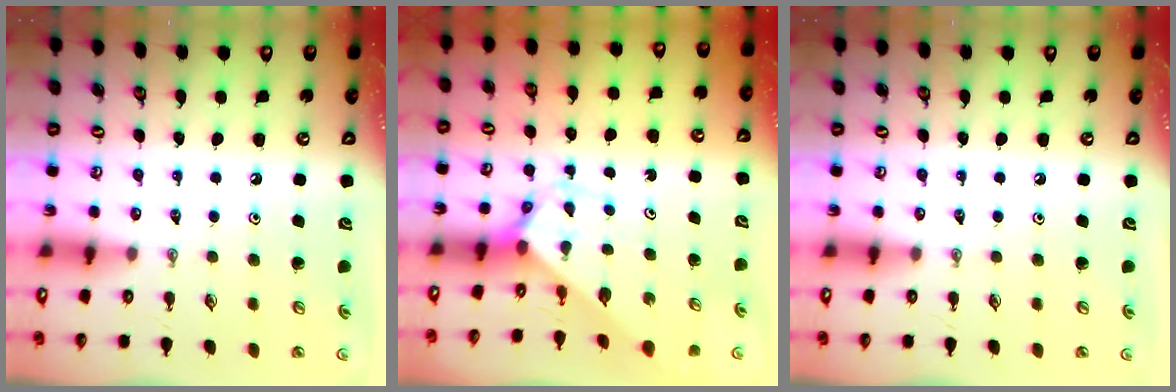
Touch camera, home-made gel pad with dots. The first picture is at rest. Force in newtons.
{"total": 2.6, "press": 2.6, "slide": 0.2}
{"total": 0.0}